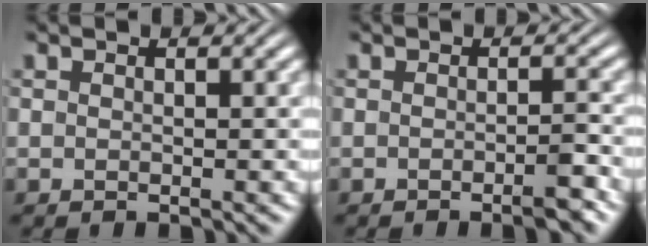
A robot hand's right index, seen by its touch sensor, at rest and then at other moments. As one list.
[{"total": 1.7, "force": [-1.3, 0.1, 1.2], "torque": [-0.016, 0.002, -0.027]}]